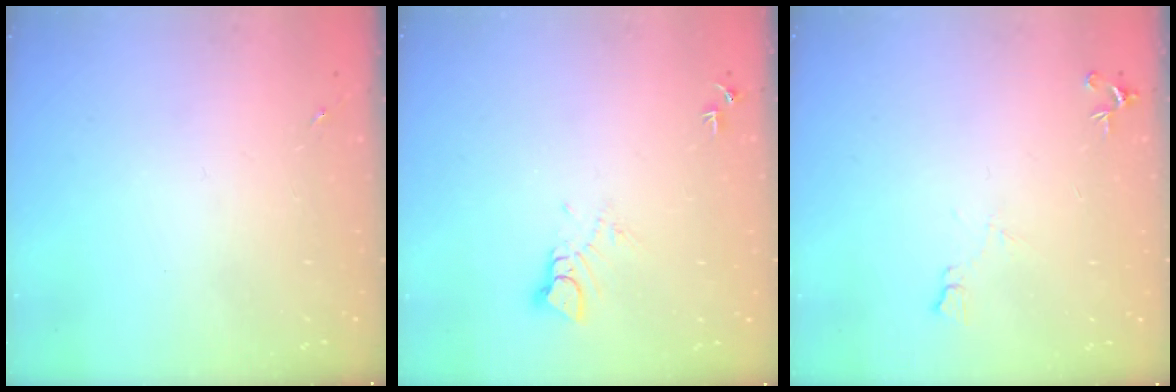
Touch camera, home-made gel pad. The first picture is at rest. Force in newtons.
{"total": 4.7, "press": 4.7, "slide": 0.3}
{"total": 5.9, "press": 5.8, "slide": 1.0}